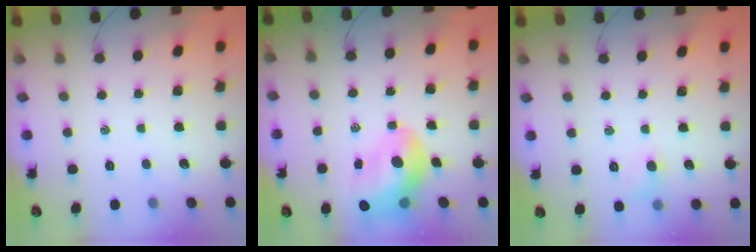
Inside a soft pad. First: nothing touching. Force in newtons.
{"total": 12.9, "press": 12.4, "slide": 3.6}
{"total": 5.6, "press": 5.5, "slide": 1.4}